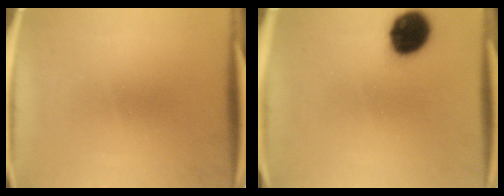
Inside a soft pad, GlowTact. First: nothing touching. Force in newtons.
{"total": 12.5}